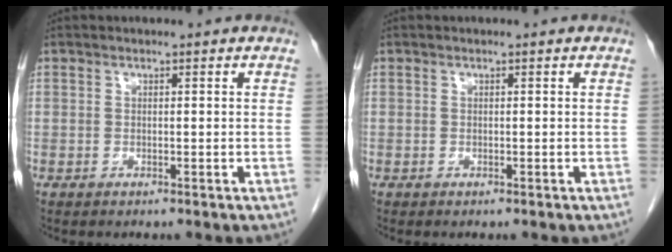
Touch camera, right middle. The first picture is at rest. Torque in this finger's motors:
{"motor_torque": [0.43, -0.45, 0.06, 0.01]}